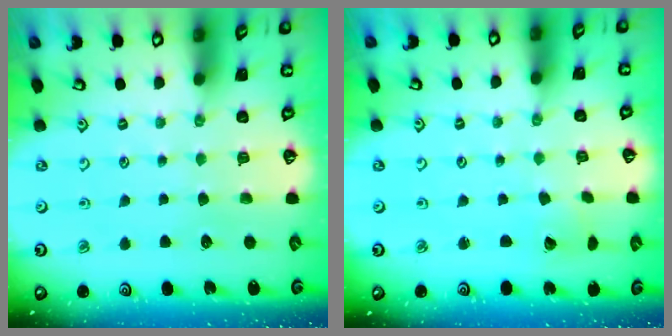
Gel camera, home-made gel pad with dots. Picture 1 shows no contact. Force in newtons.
{"total": 2.3, "press": 2.3, "slide": 0.0}